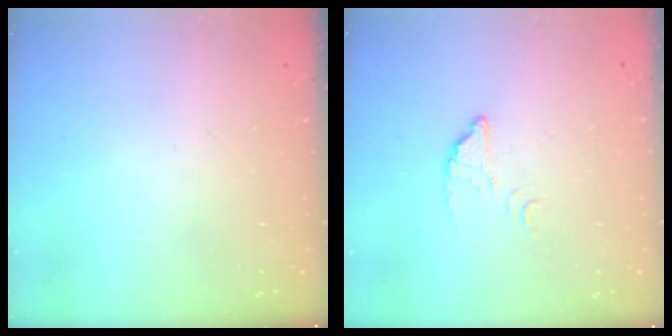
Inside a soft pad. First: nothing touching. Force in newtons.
{"total": 3.1, "press": 3.1, "slide": 0.2}